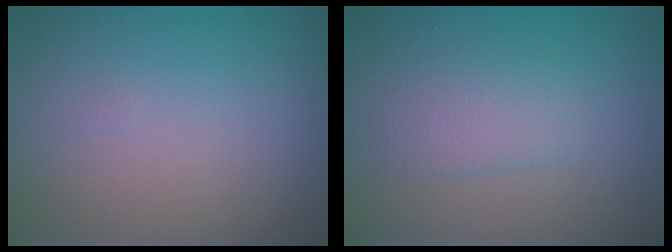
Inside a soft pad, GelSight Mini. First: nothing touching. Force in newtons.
{"total": 2.2, "press": 2.2, "slide": 0.1}